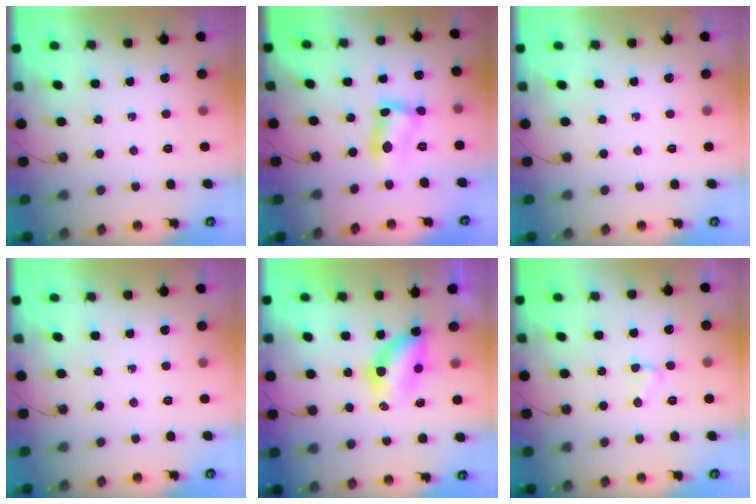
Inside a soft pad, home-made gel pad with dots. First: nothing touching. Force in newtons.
{"total": 9.4, "press": 9.3, "slide": 0.6}
{"total": 0.0}
{"total": 0.0}
{"total": 6.8, "press": 6.5, "slide": 2.0}
{"total": 2.4, "press": 2.4, "slide": 0.3}